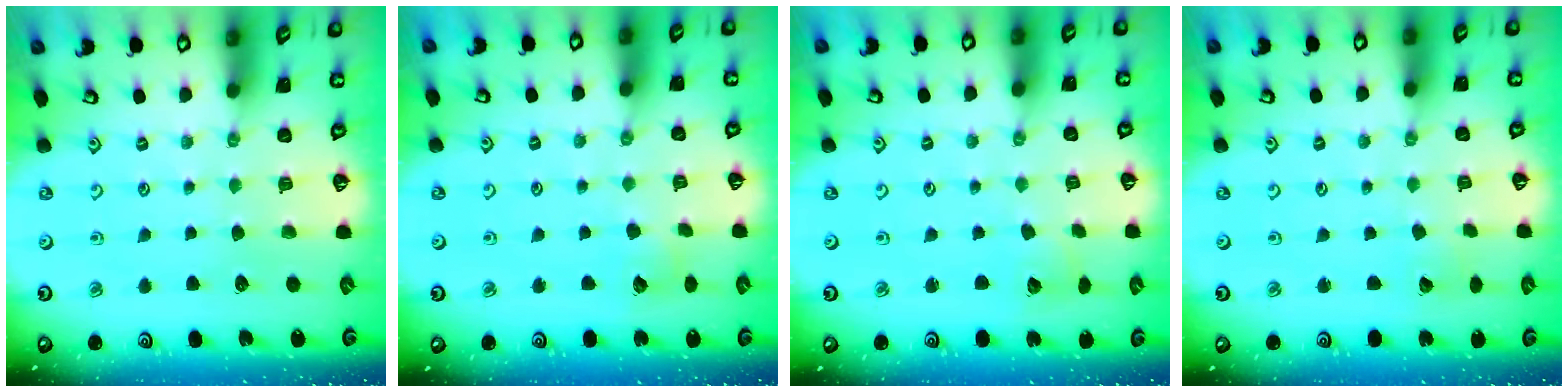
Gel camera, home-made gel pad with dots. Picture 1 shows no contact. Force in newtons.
{"total": 2.9, "press": 2.9, "slide": 0.3}
{"total": 2.3, "press": 2.3, "slide": 0.4}
{"total": 2.4, "press": 2.4, "slide": 0.2}